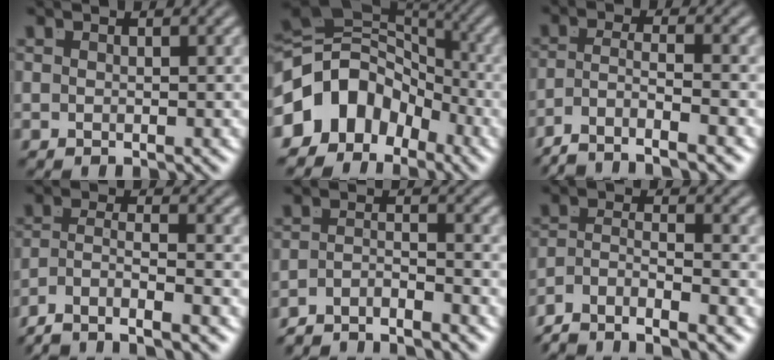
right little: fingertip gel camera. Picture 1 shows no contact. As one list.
[{"total": 14.5, "force": [-1.7, 11.9, 8.2], "torque": [-0.170, -0.029, -0.030]}, {"total": 6.0, "force": [-4.6, 2.3, 3.1], "torque": [-0.067, -0.031, -0.066]}, {"total": 6.7, "force": [-4.9, 3.2, 3.3], "torque": [-0.071, -0.031, -0.074]}, {"total": 4.0, "force": [-3.9, 0.3, 1.0], "torque": [-0.007, -0.017, -0.061]}, {"total": 7.1, "force": [-5.0, 4.2, 3.0], "torque": [-0.062, -0.024, -0.085]}]